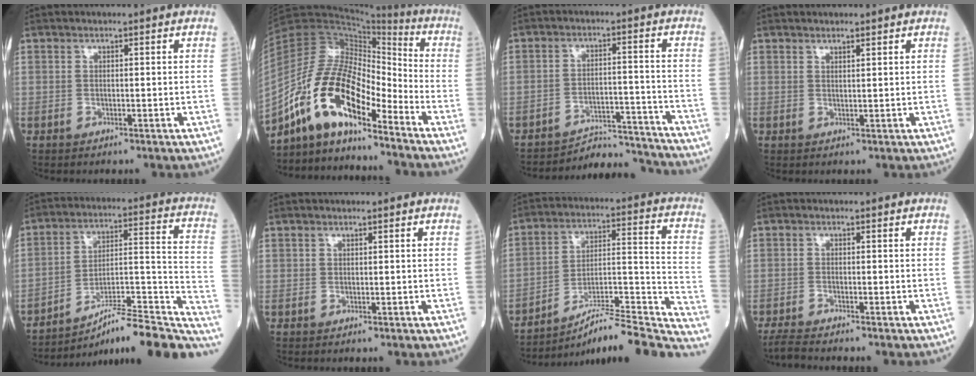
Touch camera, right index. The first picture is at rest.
{"total": 14.6, "force": [-9.9, 4.3, 9.8], "torque": [-0.194, 0.028, -0.182]}
{"total": 9.7, "force": [-9.6, 0.0, -1.1], "torque": [0.018, 0.029, -0.141]}
{"total": 1.0, "force": [0.9, -0.1, 0.5], "torque": [-0.010, -0.003, 0.017]}
{"total": 21.2, "force": [-17.5, 1.8, 11.8], "torque": [-0.108, 0.033, -0.262]}
{"total": 0.0}
{"total": 23.5, "force": [-20.9, 0.5, 10.8], "torque": [-0.101, 0.017, -0.308]}
{"total": 3.9, "force": [-3.6, -0.4, 1.6], "torque": [-0.027, -0.012, -0.061]}